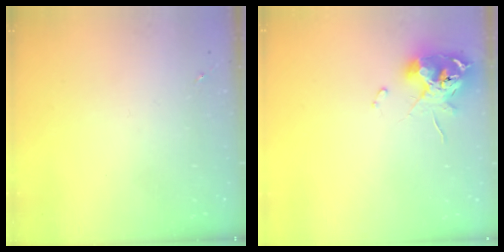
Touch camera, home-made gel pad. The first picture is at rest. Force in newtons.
{"total": 10.9, "press": 10.8, "slide": 1.6}